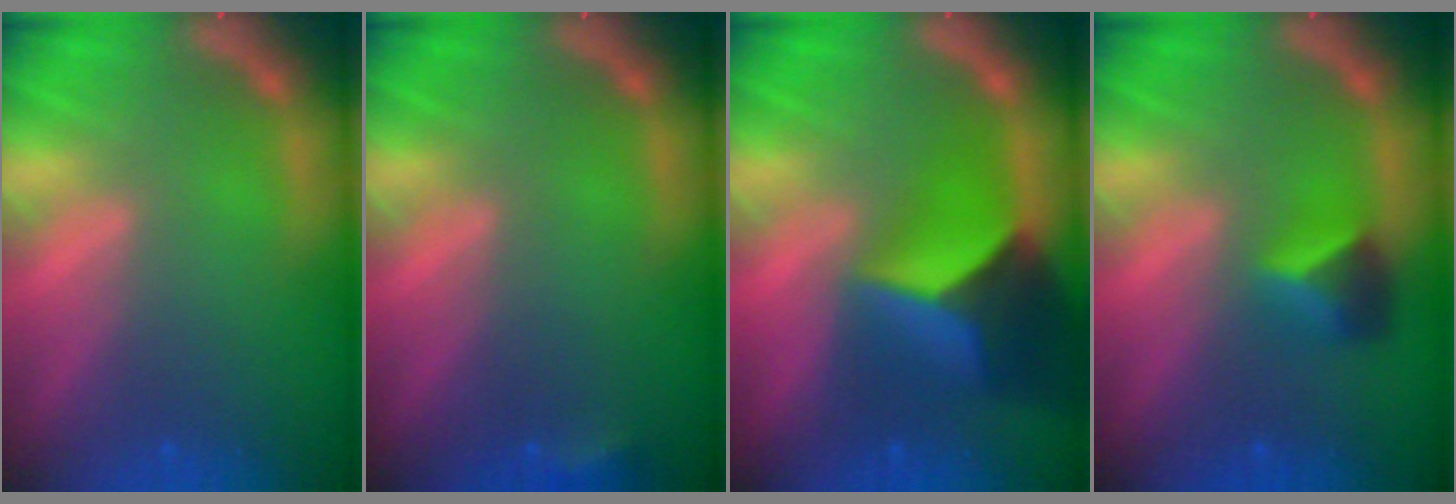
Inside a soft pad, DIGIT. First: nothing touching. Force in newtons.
{"total": 1.4}
{"total": 8.9}
{"total": 2.9}